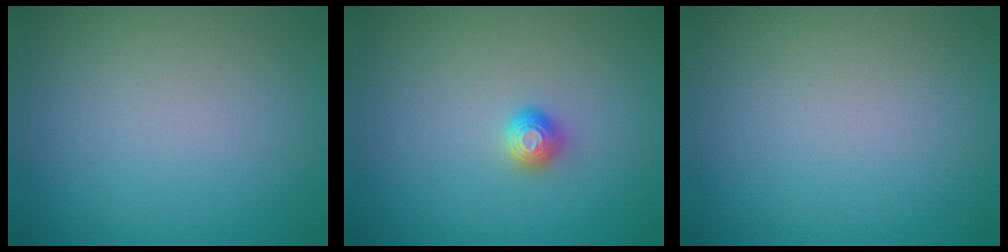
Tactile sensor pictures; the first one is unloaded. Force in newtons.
{"total": 1.2, "press": 1.1, "slide": 0.2}
{"total": 0.0}